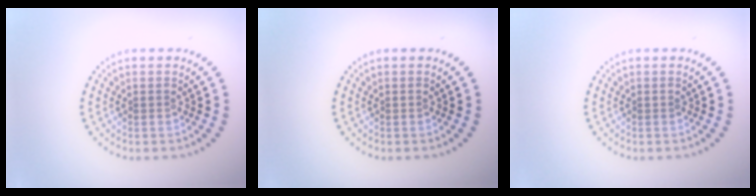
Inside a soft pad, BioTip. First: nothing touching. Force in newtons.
{"total": 0.0}
{"total": 0.0}